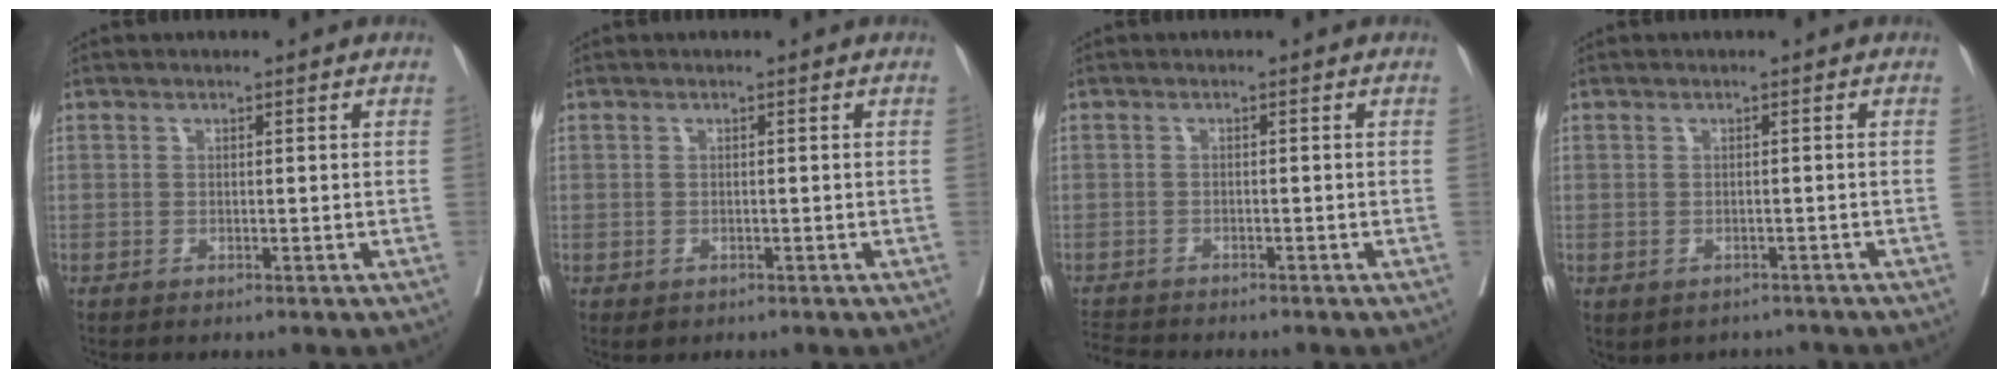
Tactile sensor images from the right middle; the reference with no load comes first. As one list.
[{"total": 1.0, "force": [-0.4, 0.8, 0.4], "torque": [-0.007, 0.001, 0.001]}, {"total": 3.6, "force": [-3.6, 0.2, 0.5], "torque": [-0.005, -0.014, -0.063]}, {"total": 3.5, "force": [-2.8, 2.1, 0.5], "torque": [0.003, 0.012, -0.034]}]